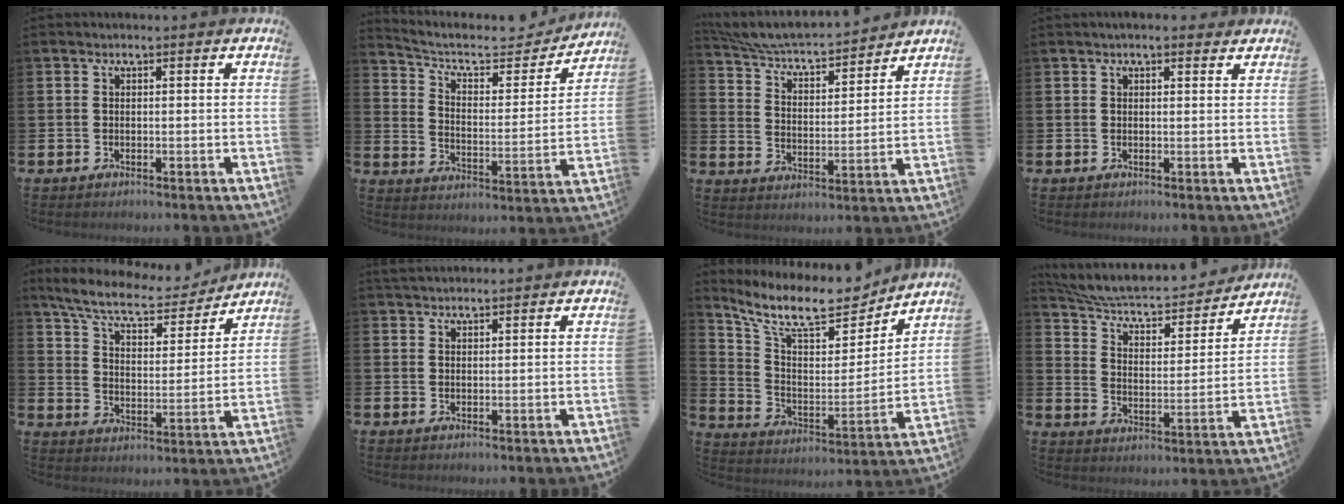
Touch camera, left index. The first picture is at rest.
{"total": 7.8, "force": [6.8, 2.7, 2.8], "torque": [-0.075, -0.051, 0.110]}
{"total": 5.8, "force": [5.6, 0.7, 1.5], "torque": [-0.059, -0.049, 0.090]}
{"total": 1.5, "force": [1.4, 0.4, 0.3], "torque": [-0.005, 0.002, 0.026]}
{"total": 8.7, "force": [7.8, 1.8, 3.3], "torque": [-0.094, -0.052, 0.132]}
{"total": 2.0, "force": [2.0, 0.5, 0.2], "torque": [0.000, -0.006, 0.035]}
{"total": 11.4, "force": [9.8, 3.3, 4.6], "torque": [-0.122, -0.066, 0.169]}
{"total": 7.3, "force": [6.7, 1.9, 2.2], "torque": [-0.079, -0.051, 0.112]}